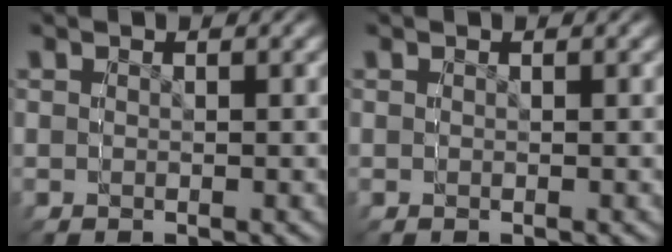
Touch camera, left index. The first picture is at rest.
{"total": 0.0}